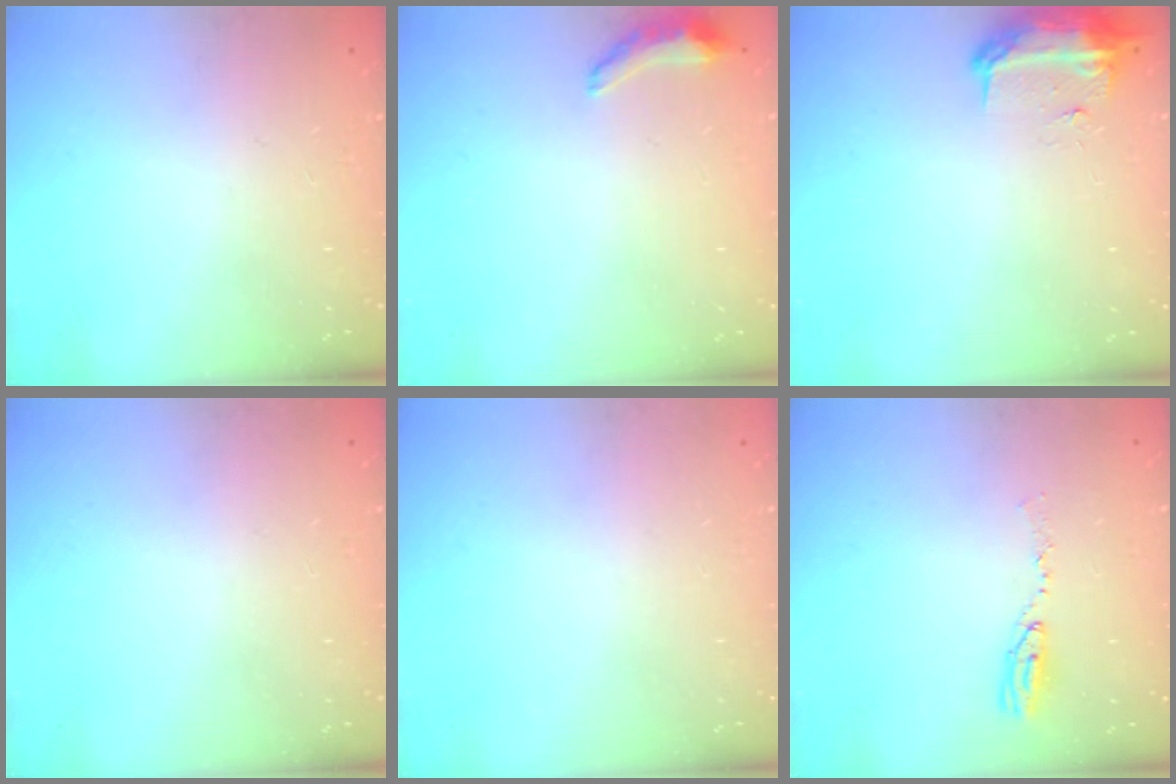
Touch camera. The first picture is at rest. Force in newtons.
{"total": 6.8, "press": 6.2, "slide": 2.9}
{"total": 9.1, "press": 9.0, "slide": 0.9}
{"total": 0.0}
{"total": 0.0}
{"total": 5.6, "press": 5.6, "slide": 0.4}